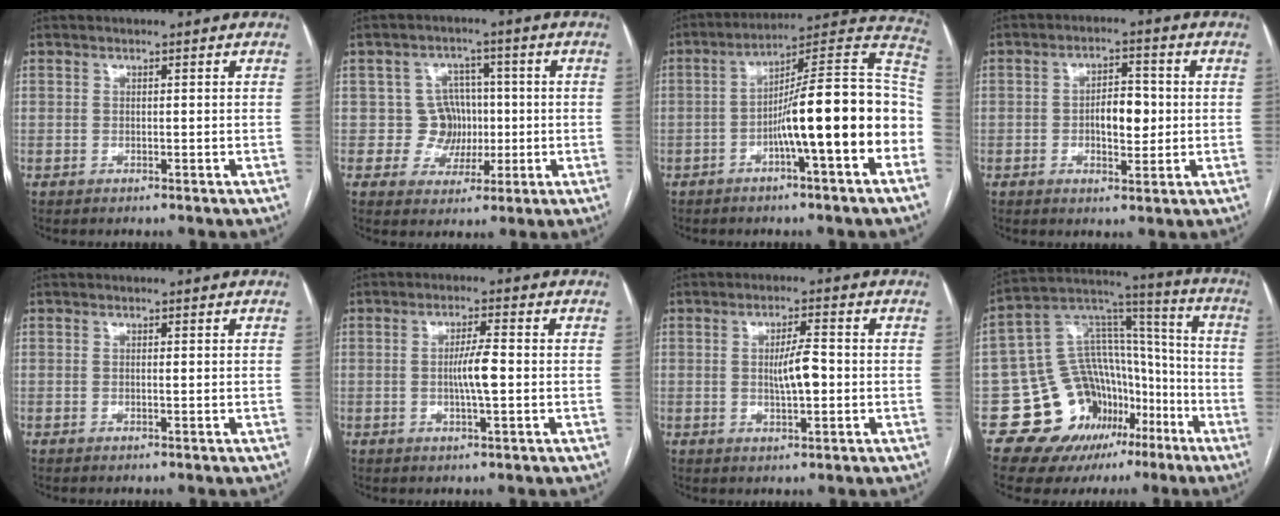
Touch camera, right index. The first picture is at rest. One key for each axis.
{"total": 5.9, "fx": -0.2, "fy": 5.8, "fz": 1.2, "tx": -0.009, "ty": 0.022, "tz": 0.001}
{"total": 17.3, "fx": -4.4, "fy": 1.3, "fz": 16.7, "tx": -0.226, "ty": 0.033, "tz": -0.069}
{"total": 5.9, "fx": -0.3, "fy": 2.7, "fz": 5.2, "tx": -0.083, "ty": 0.009, "tz": -0.002}
{"total": 0.0}
{"total": 4.6, "fx": -0.4, "fy": 0.2, "fz": 4.6, "tx": -0.084, "ty": -0.002, "tz": -0.008}
{"total": 5.0, "fx": -0.3, "fy": 1.0, "fz": 4.9, "tx": -0.085, "ty": 0.001, "tz": -0.003}
{"total": 17.5, "fx": -8.7, "fy": 13.9, "fz": 6.2, "tx": -0.089, "ty": 0.105, "tz": -0.125}